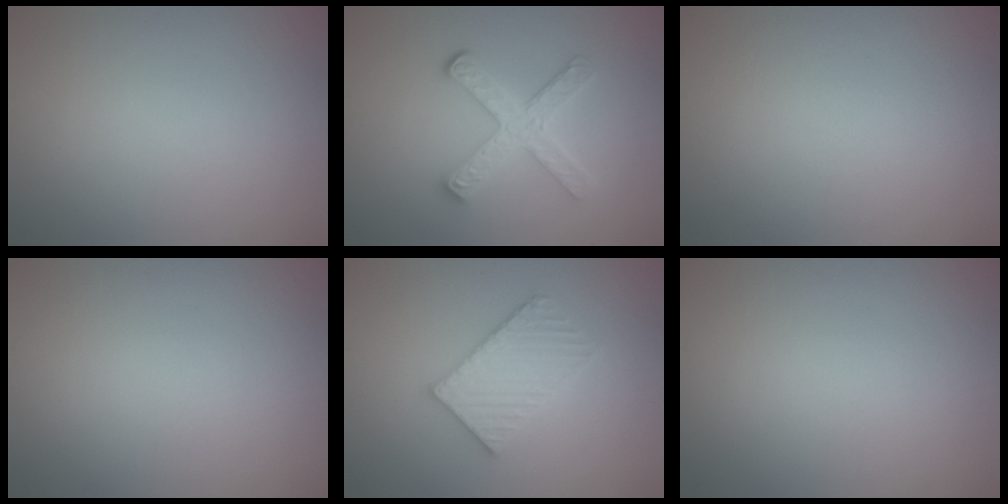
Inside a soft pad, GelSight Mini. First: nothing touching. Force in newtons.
{"total": 3.8, "press": 3.1, "slide": 2.2}
{"total": 0.0}
{"total": 0.0}
{"total": 3.3, "press": 3.3, "slide": 0.6}
{"total": 0.0}